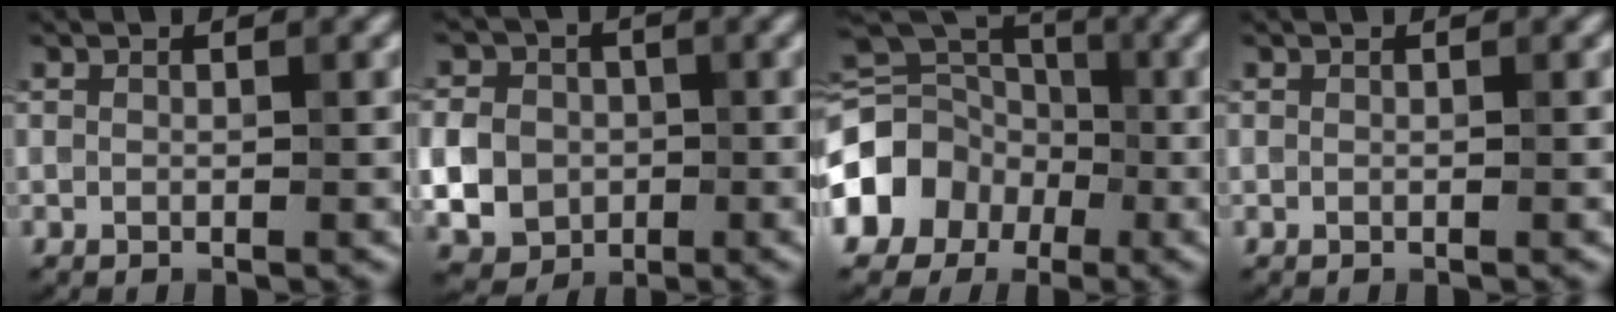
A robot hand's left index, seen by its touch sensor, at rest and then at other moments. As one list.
[{"total": 8.2, "force": [-1.0, 7.4, 3.5], "torque": [-0.080, 0.003, -0.049]}, {"total": 10.0, "force": [-3.6, 8.3, 4.3], "torque": [-0.078, -0.003, -0.078]}, {"total": 0.0}]